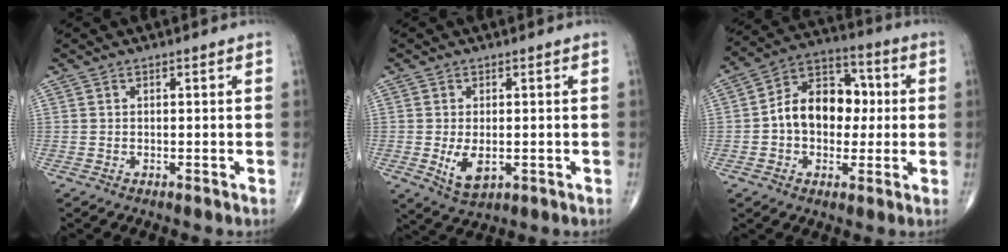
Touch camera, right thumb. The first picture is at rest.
{"total": 5.4, "force": [-0.8, 3.0, 4.4], "torque": [-0.078, -0.013, -0.006]}
{"total": 14.2, "force": [0.1, 10.1, 9.9], "torque": [-0.120, 0.035, -0.007]}